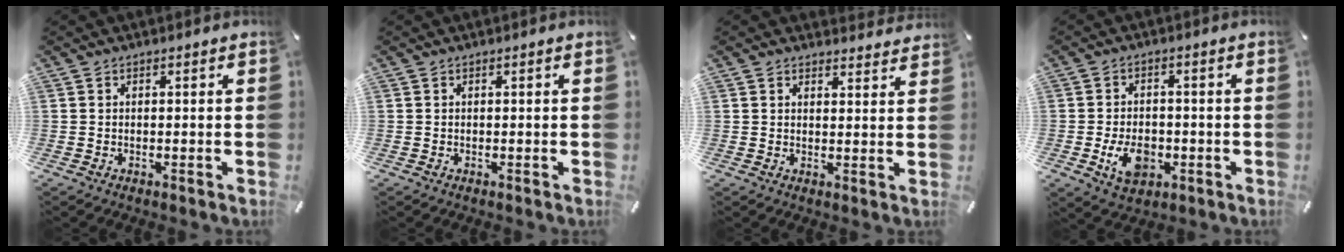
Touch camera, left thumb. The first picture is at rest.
{"total": 0.0}
{"total": 2.3, "force": [1.9, 1.2, 0.1], "torque": [0.003, -0.009, 0.033]}
{"total": 8.0, "force": [-2.2, 5.5, 5.4], "torque": [-0.103, 0.001, -0.042]}